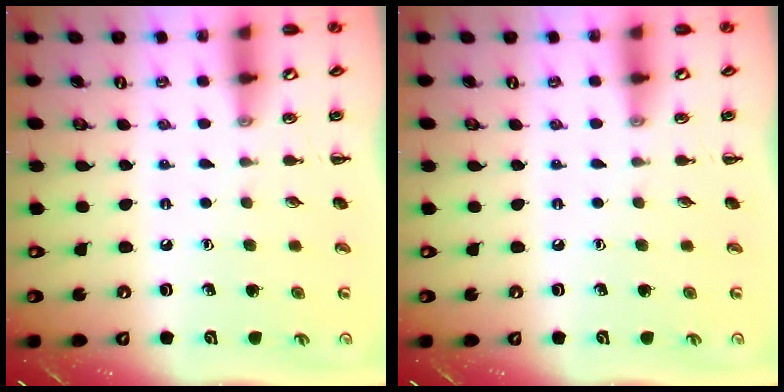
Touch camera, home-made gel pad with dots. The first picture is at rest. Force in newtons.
{"total": 0.0}